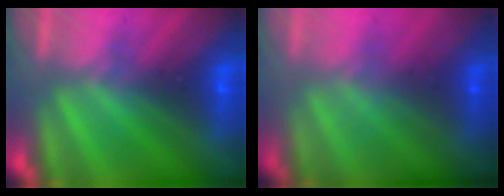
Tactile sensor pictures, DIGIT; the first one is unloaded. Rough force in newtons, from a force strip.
{"total": 1.3}